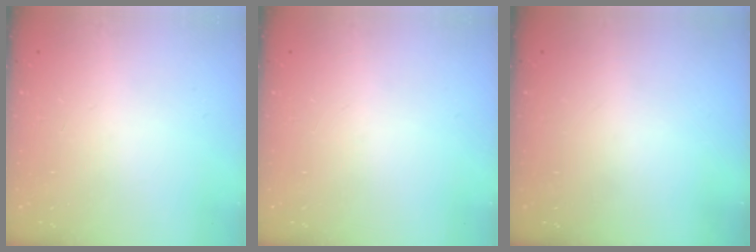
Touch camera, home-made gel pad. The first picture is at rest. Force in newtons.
{"total": 0.0}
{"total": 0.0}